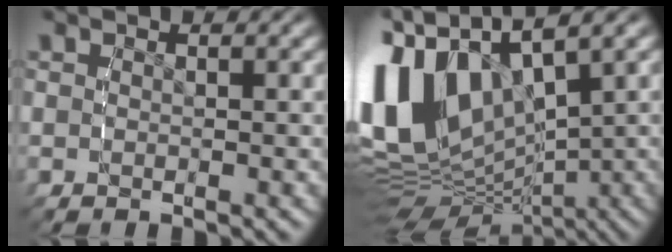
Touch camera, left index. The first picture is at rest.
{"total": 15.5, "force": [0.4, 11.4, 10.5], "torque": [-0.230, -0.034, 0.020]}